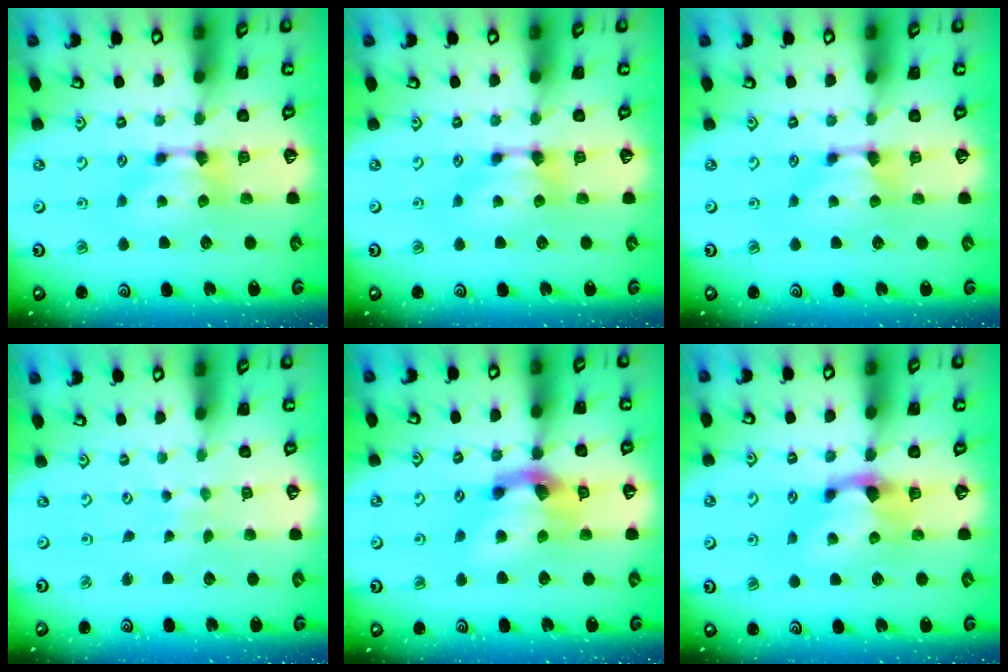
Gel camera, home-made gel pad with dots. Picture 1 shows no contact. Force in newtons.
{"total": 0.0}
{"total": 0.0}
{"total": 6.1, "press": 6.1, "slide": 0.3}
{"total": 5.5, "press": 4.9, "slide": 2.4}
{"total": 1.7, "press": 1.3, "slide": 1.1}